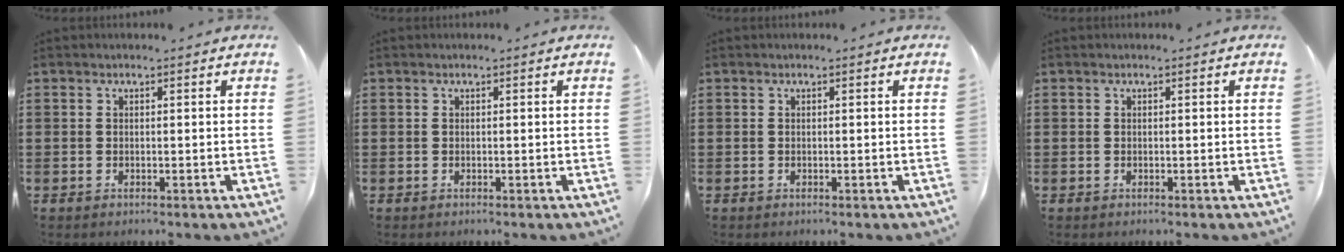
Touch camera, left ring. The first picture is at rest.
{"total": 0.0}
{"total": 0.0}
{"total": 0.0}